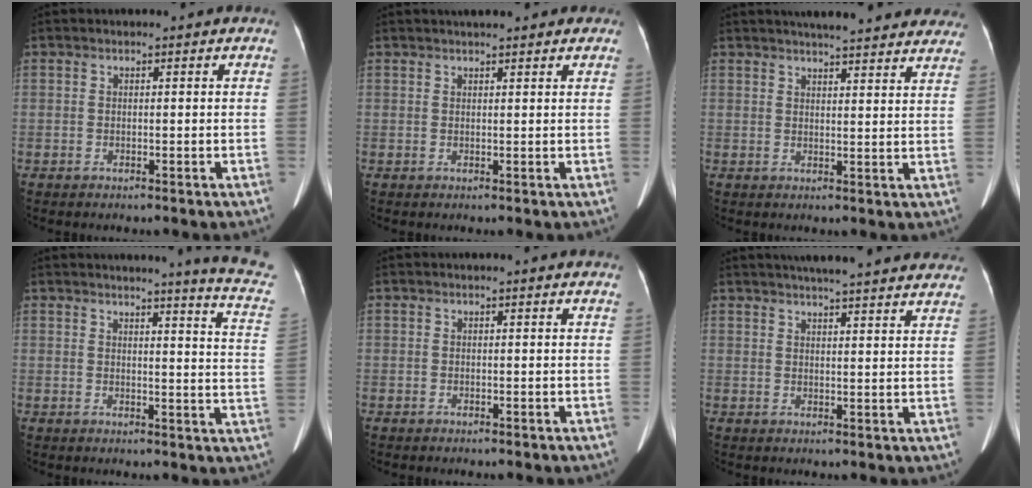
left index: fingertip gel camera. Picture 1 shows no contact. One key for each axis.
{"total": 5.5, "fx": 4.6, "fy": 1.3, "fz": 2.8, "tx": -0.036, "ty": 0.027, "tz": 0.058}
{"total": 19.6, "fx": 17.7, "fy": 3.1, "fz": 8.0, "tx": -0.100, "ty": 0.002, "tz": 0.205}
{"total": 11.2, "fx": 10.0, "fy": -1.1, "fz": 5.1, "tx": -0.056, "ty": -0.072, "tz": 0.085}
{"total": 0.0}
{"total": 19.8, "fx": 17.7, "fy": 2.2, "fz": 8.6, "tx": -0.120, "ty": 0.016, "tz": 0.215}